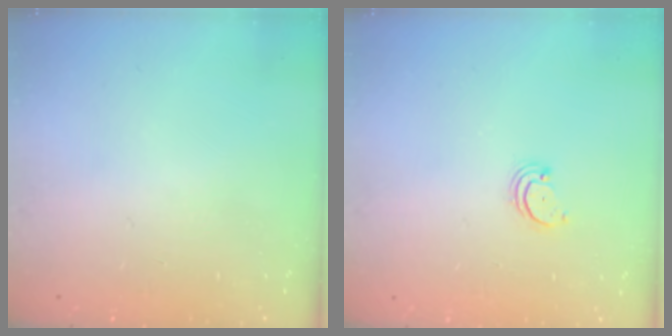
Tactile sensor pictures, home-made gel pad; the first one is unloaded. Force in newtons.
{"total": 2.2, "press": 2.2, "slide": 0.2}